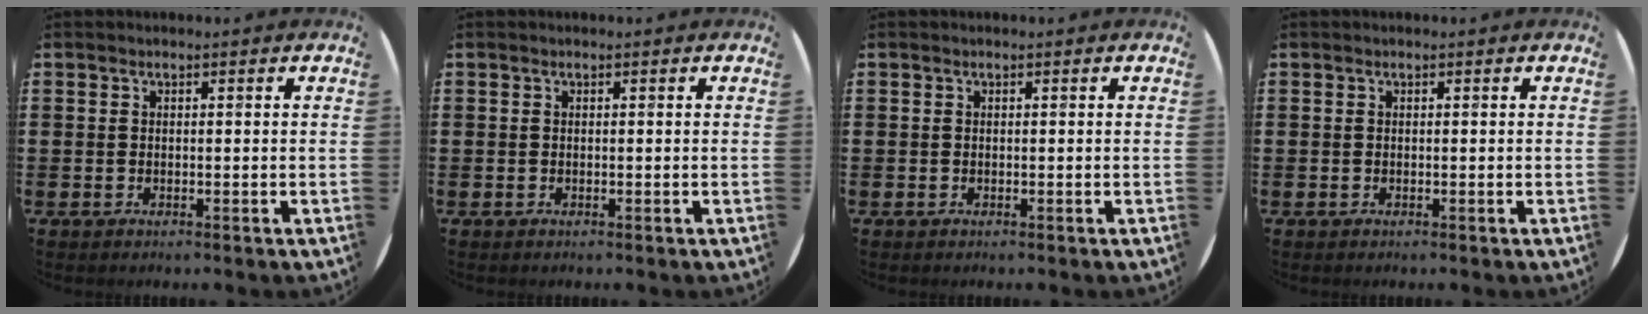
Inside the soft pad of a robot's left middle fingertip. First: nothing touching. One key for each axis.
{"total": 0.0}
{"total": 0.0}
{"total": 0.0}